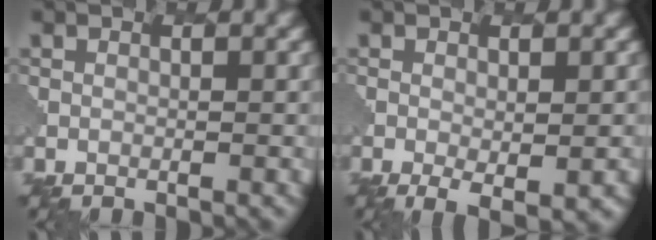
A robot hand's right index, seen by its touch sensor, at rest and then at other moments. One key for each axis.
{"total": 3.1, "fx": -0.7, "fy": 1.1, "fz": 2.8, "tx": -0.043, "ty": -0.013, "tz": -0.006}